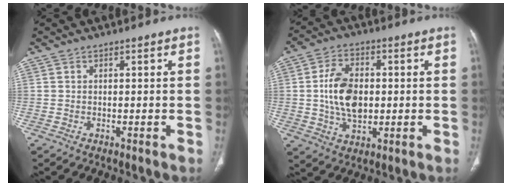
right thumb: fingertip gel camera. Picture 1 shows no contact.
{"total": 10.8, "force": [0.3, 6.8, 8.3], "torque": [-0.140, 0.002, 0.008]}